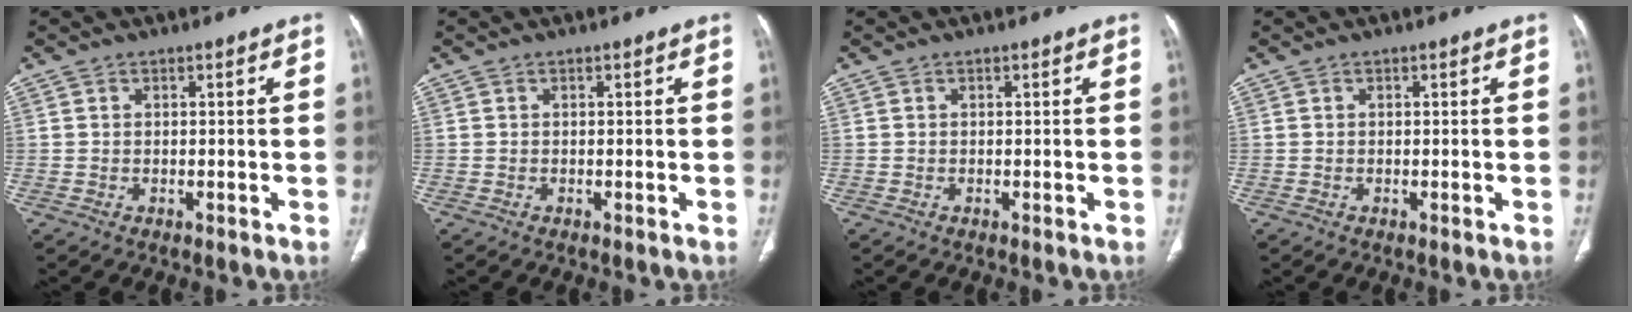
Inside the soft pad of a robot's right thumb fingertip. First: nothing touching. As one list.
[{"total": 0.0}, {"total": 0.0}, {"total": 0.0}]